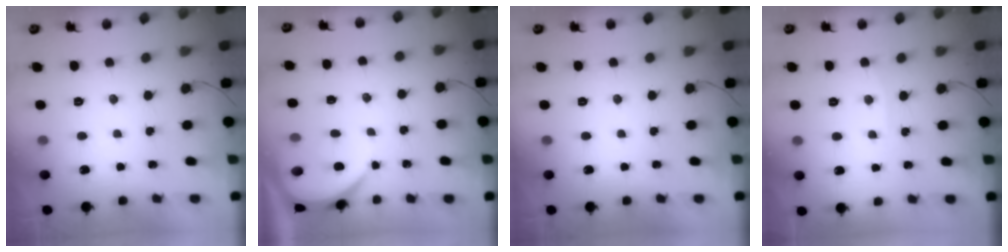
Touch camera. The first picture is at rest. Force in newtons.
{"total": 3.9, "press": 3.9, "slide": 0.5}
{"total": 0.0}
{"total": 4.3, "press": 4.3, "slide": 0.6}